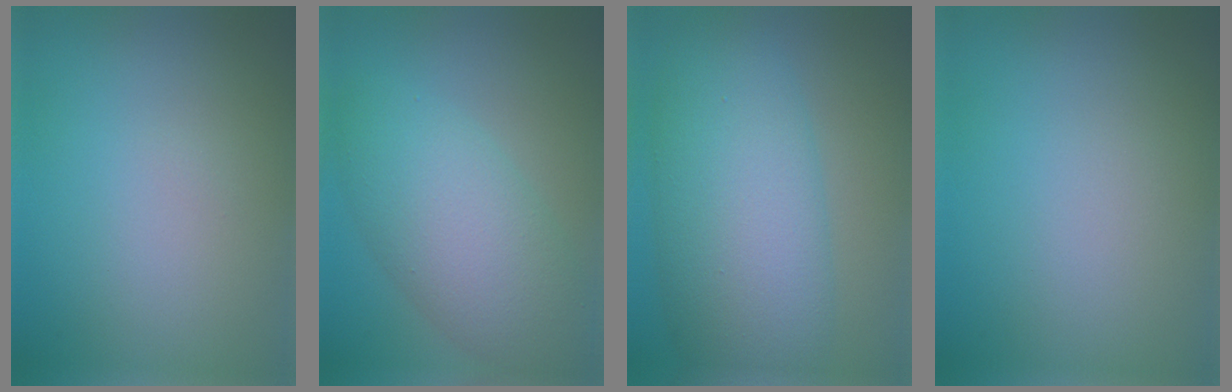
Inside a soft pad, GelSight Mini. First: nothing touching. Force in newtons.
{"total": 6.8, "press": 6.8, "slide": 0.5}
{"total": 10.0, "press": 10.0, "slide": 0.3}
{"total": 0.0}